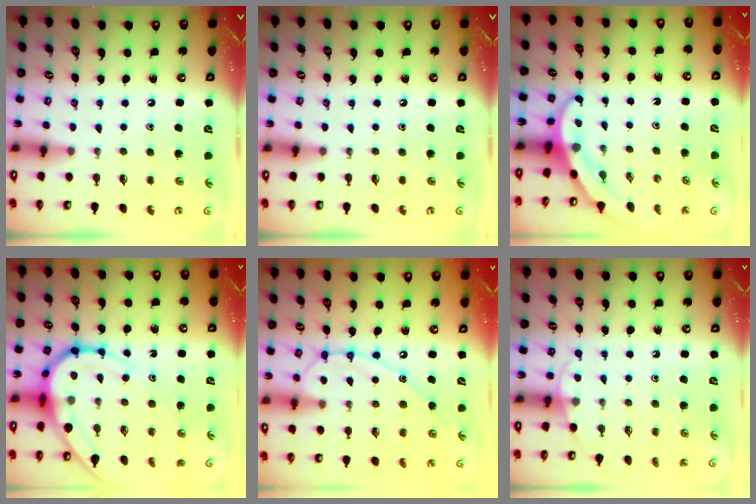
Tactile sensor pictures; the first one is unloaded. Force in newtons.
{"total": 0.0}
{"total": 3.2, "press": 3.2, "slide": 0.2}
{"total": 12.5, "press": 12.5, "slide": 1.3}
{"total": 12.8, "press": 12.8, "slide": 1.3}
{"total": 3.8, "press": 3.8, "slide": 0.3}